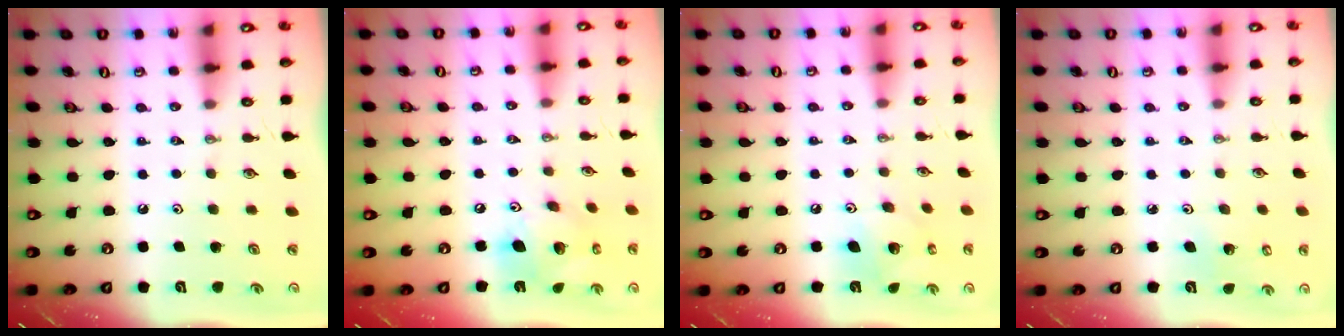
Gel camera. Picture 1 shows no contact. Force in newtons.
{"total": 15.9, "press": 15.5, "slide": 3.4}
{"total": 9.5, "press": 9.4, "slide": 0.7}
{"total": 2.9, "press": 2.8, "slide": 1.0}